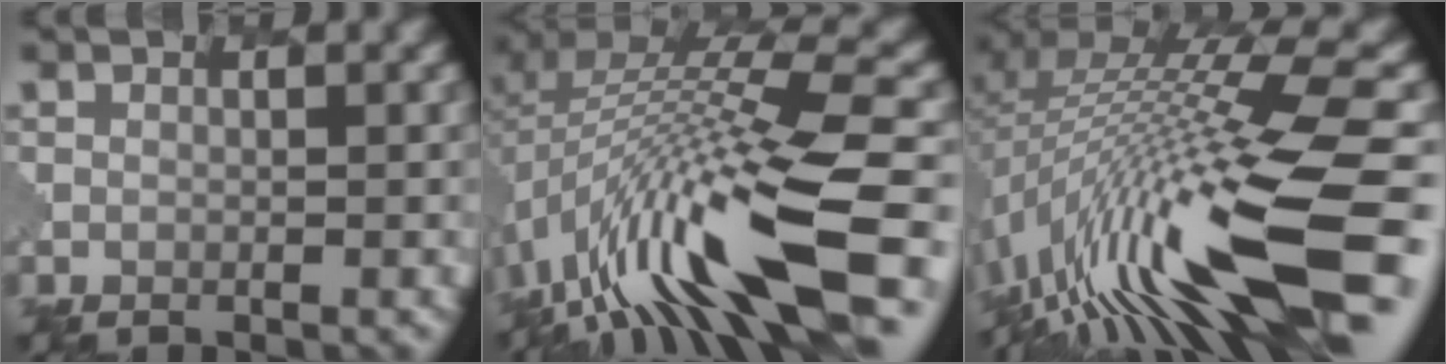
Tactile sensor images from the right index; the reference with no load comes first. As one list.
[{"total": 13.5, "force": [-3.8, 4.2, 12.2], "torque": [-0.216, 0.018, -0.053]}, {"total": 14.6, "force": [-4.0, 3.5, 13.7], "torque": [-0.242, 0.020, -0.067]}]